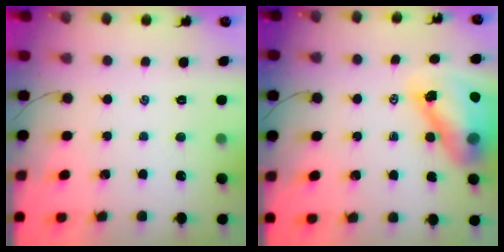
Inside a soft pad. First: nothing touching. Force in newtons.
{"total": 13.1, "press": 12.7, "slide": 3.5}